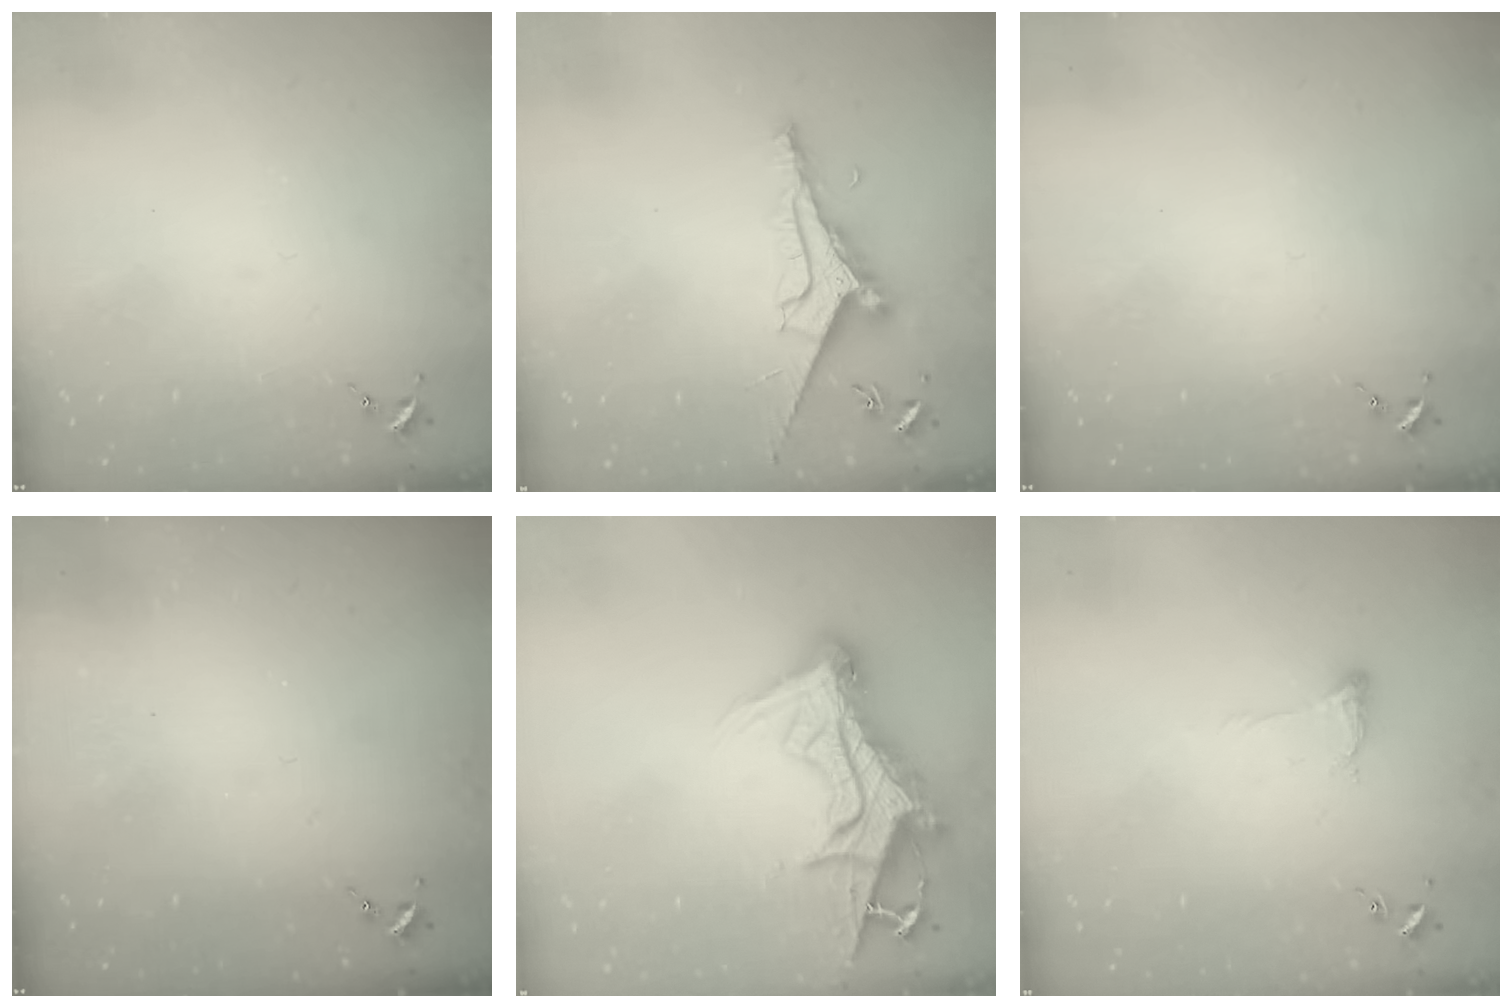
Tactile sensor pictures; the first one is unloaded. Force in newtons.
{"total": 9.2, "press": 9.1, "slide": 1.0}
{"total": 0.0}
{"total": 0.0}
{"total": 16.5, "press": 16.4, "slide": 1.8}
{"total": 6.1, "press": 6.0, "slide": 0.8}